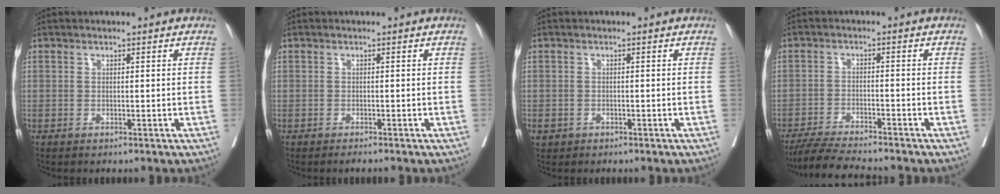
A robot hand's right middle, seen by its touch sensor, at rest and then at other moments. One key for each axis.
{"total": 0.9, "fx": -0.8, "fy": 0.0, "fz": 0.3, "tx": -0.004, "ty": -0.003, "tz": -0.010}
{"total": 1.3, "fx": -0.6, "fy": 1.1, "fz": 0.3, "tx": -0.004, "ty": 0.003, "tz": -0.007}
{"total": 8.3, "fx": -7.5, "fy": 0.1, "fz": 3.5, "tx": -0.055, "ty": -0.021, "tz": -0.127}